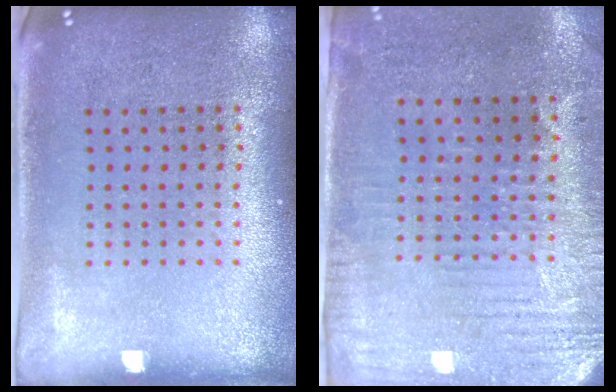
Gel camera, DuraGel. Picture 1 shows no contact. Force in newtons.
{"total": 3.1, "press": 2.6, "slide": 1.7}